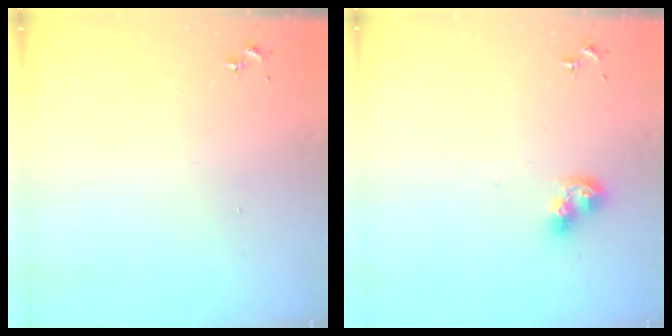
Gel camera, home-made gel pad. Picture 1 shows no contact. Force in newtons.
{"total": 8.0, "press": 7.9, "slide": 0.8}